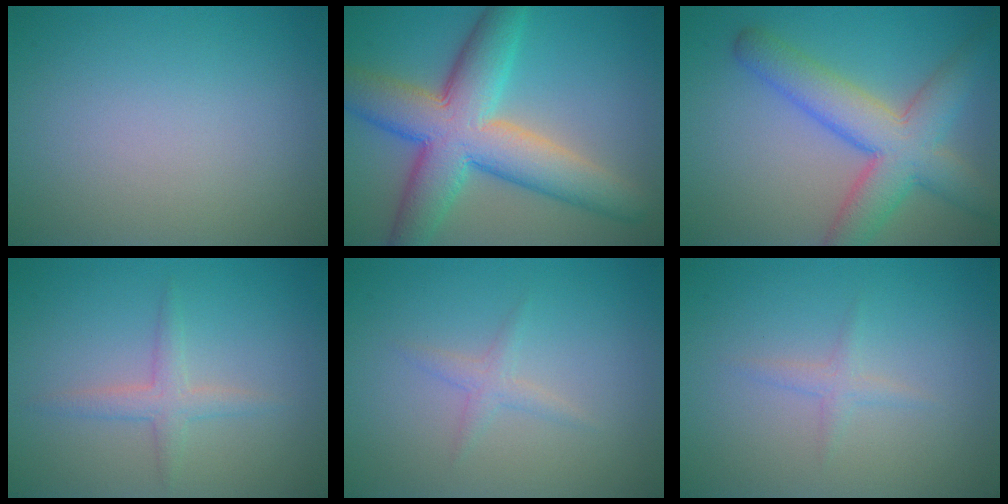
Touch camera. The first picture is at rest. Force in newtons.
{"total": 10.5, "press": 10.5, "slide": 0.7}
{"total": 7.2, "press": 7.2, "slide": 0.3}
{"total": 1.9, "press": 1.9, "slide": 0.1}
{"total": 1.2, "press": 1.2, "slide": 0.0}
{"total": 1.1, "press": 1.1, "slide": 0.0}